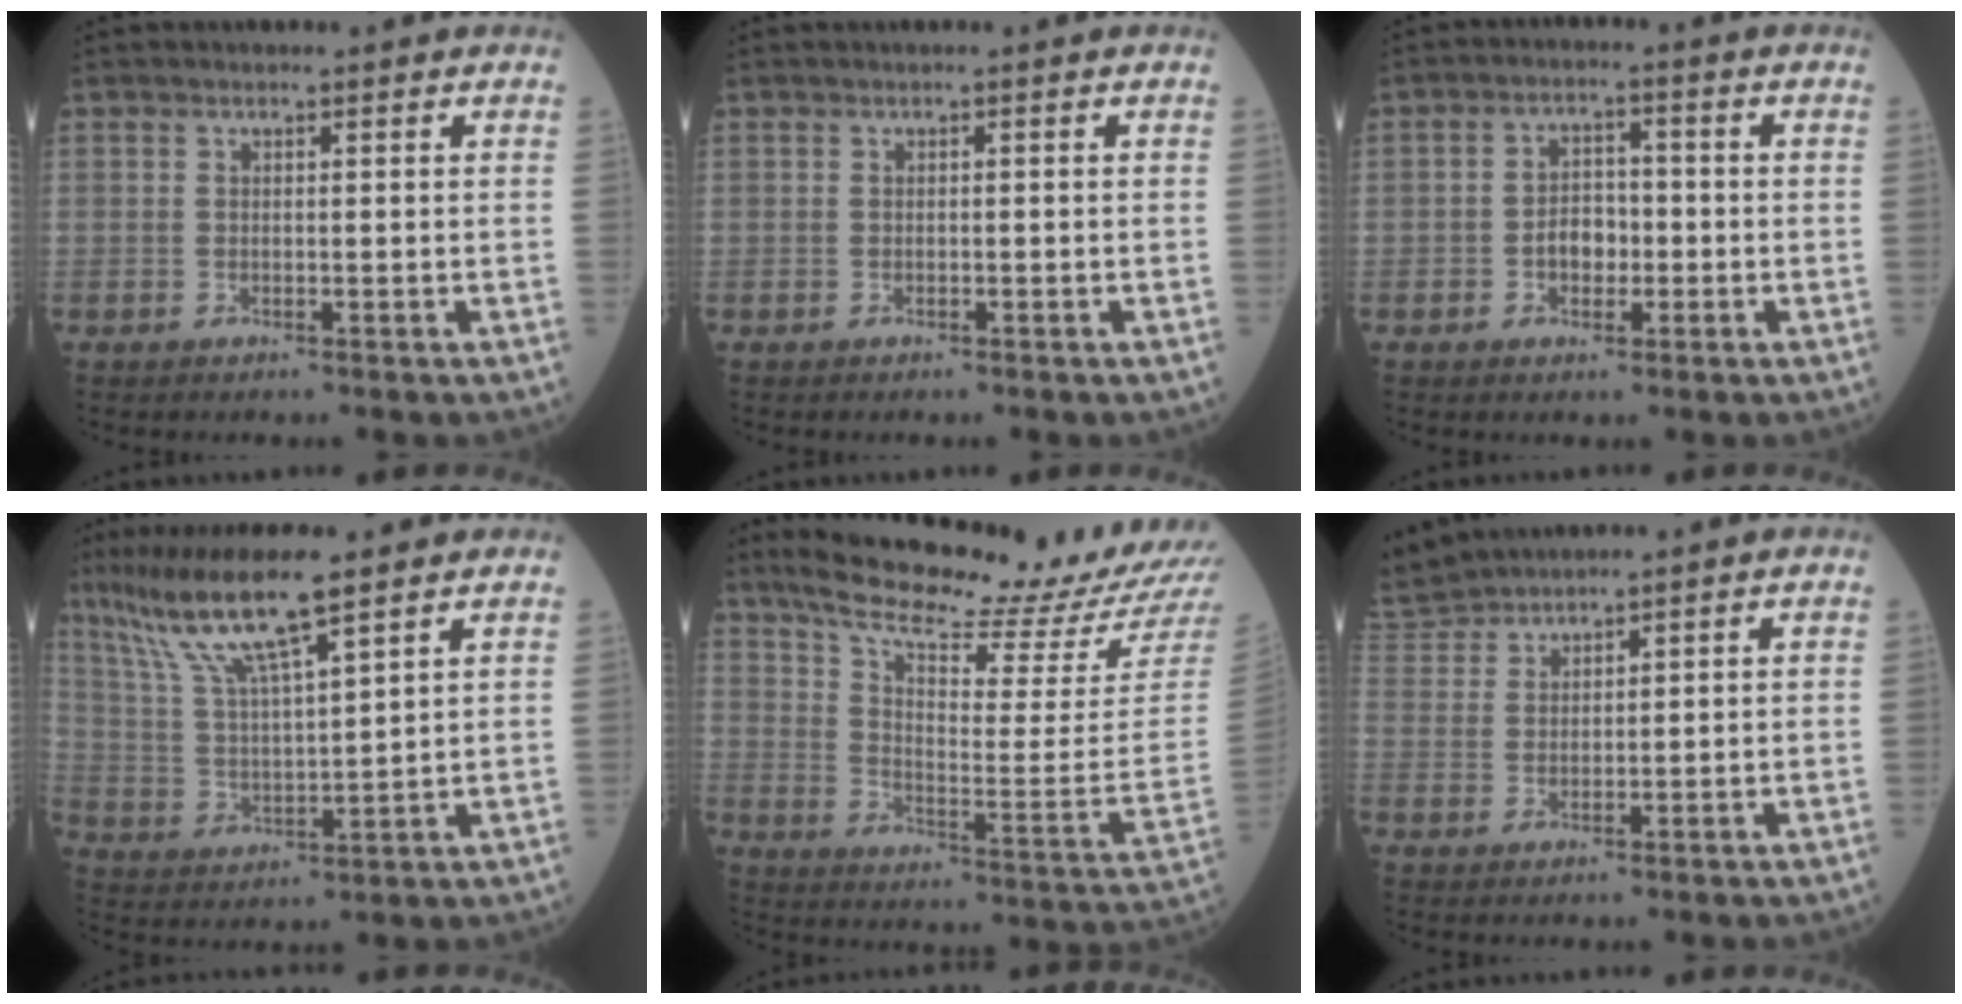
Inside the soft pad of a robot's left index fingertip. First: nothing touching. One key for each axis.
{"total": 0.0}
{"total": 4.4, "fx": -1.3, "fy": 2.8, "fz": 3.1, "tx": -0.055, "ty": 0.008, "tz": -0.025}
{"total": 11.4, "fx": 8.4, "fy": 0.3, "fz": 7.7, "tx": -0.157, "ty": 0.004, "tz": 0.163}
{"total": 20.8, "fx": 18.9, "fy": -0.2, "fz": 8.7, "tx": -0.151, "ty": -0.084, "tz": 0.265}
{"total": 5.4, "fx": 5.3, "fy": 0.7, "fz": 0.4, "tx": -0.019, "ty": 0.017, "tz": 0.111}